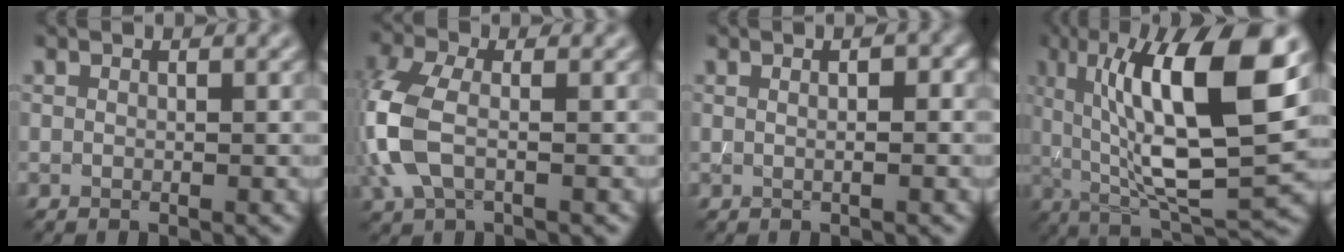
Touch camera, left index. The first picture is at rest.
{"total": 5.6, "force": [-0.8, 3.0, 4.7], "torque": [-0.125, 0.008, -0.024]}
{"total": 3.0, "force": [0.8, 1.3, 2.6], "torque": [-0.008, 0.014, -0.007]}
{"total": 14.4, "force": [3.5, 4.2, 13.3], "torque": [-0.214, 0.003, 0.060]}